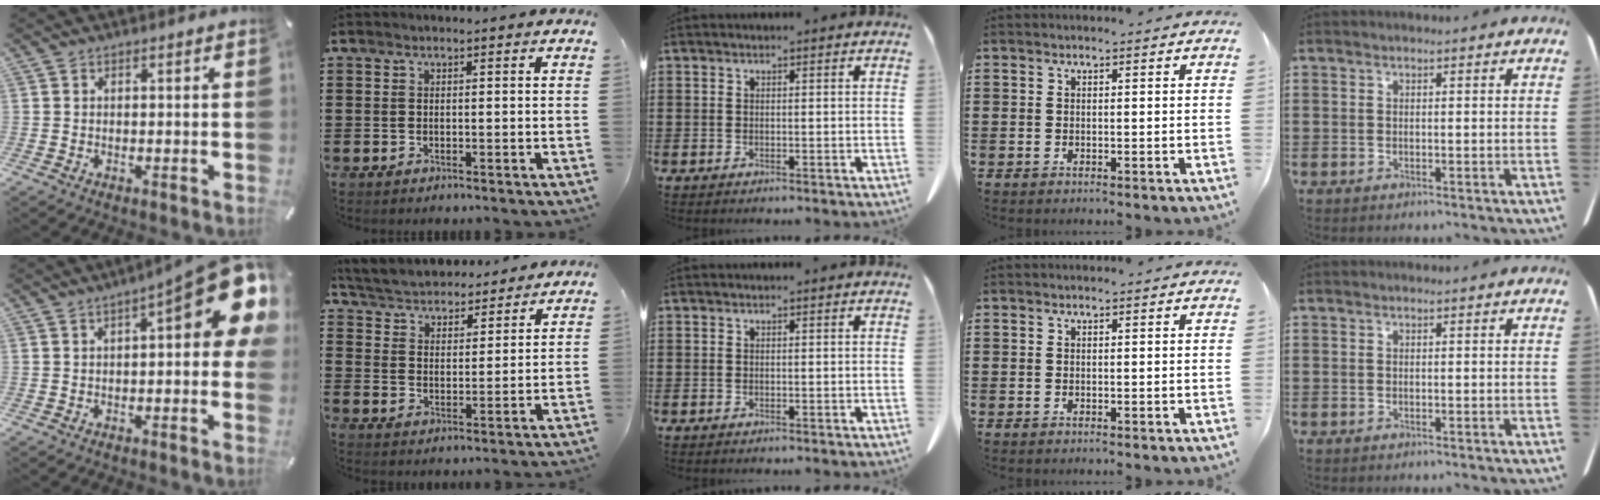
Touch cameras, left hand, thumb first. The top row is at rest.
{"thumb": {"total": 18.0, "force": [6.9, 5.3, 15.8], "torque": [-0.203, -0.050, 0.105]}, "index": {"total": 4.5, "force": [4.5, 0.4, 0.0], "torque": [-0.024, -0.031, 0.075]}}